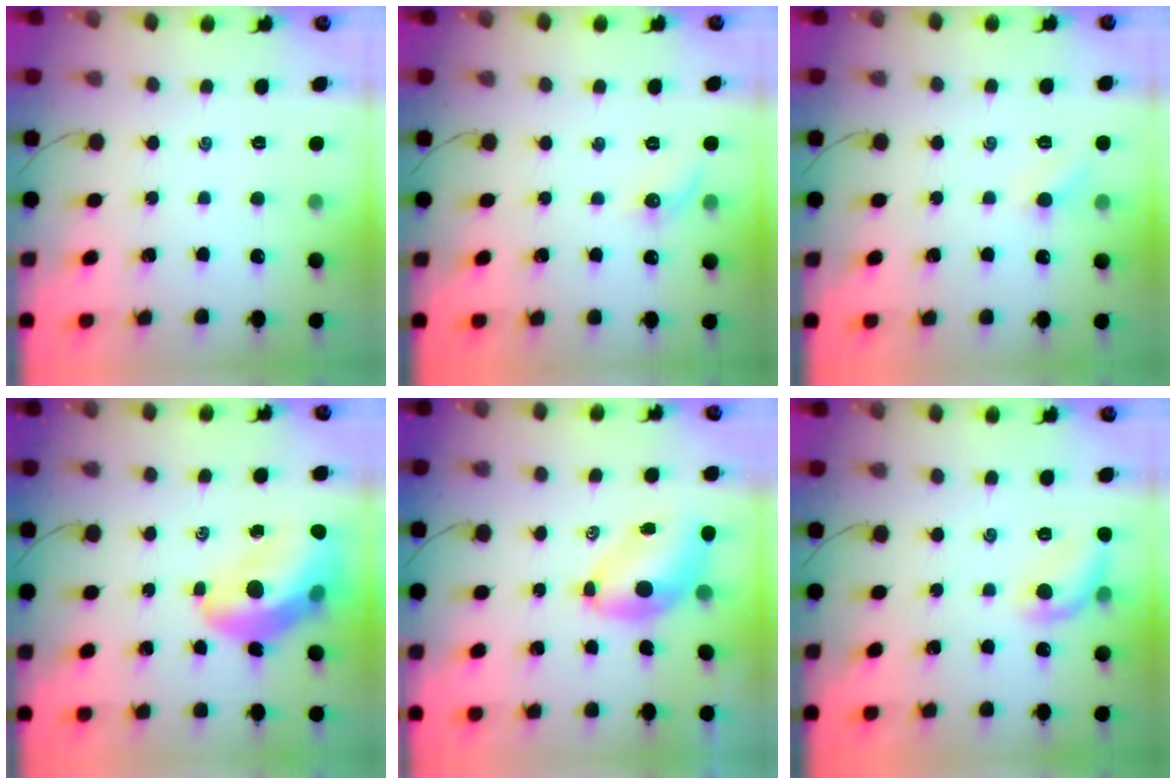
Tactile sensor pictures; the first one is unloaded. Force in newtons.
{"total": 6.2, "press": 6.0, "slide": 1.7}
{"total": 5.6, "press": 5.4, "slide": 1.5}
{"total": 14.2, "press": 13.7, "slide": 3.6}
{"total": 6.8, "press": 6.6, "slide": 1.7}
{"total": 9.1, "press": 9.1, "slide": 0.1}